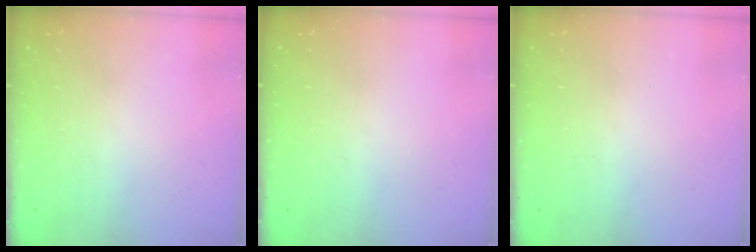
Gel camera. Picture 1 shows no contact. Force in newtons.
{"total": 0.0}
{"total": 0.0}